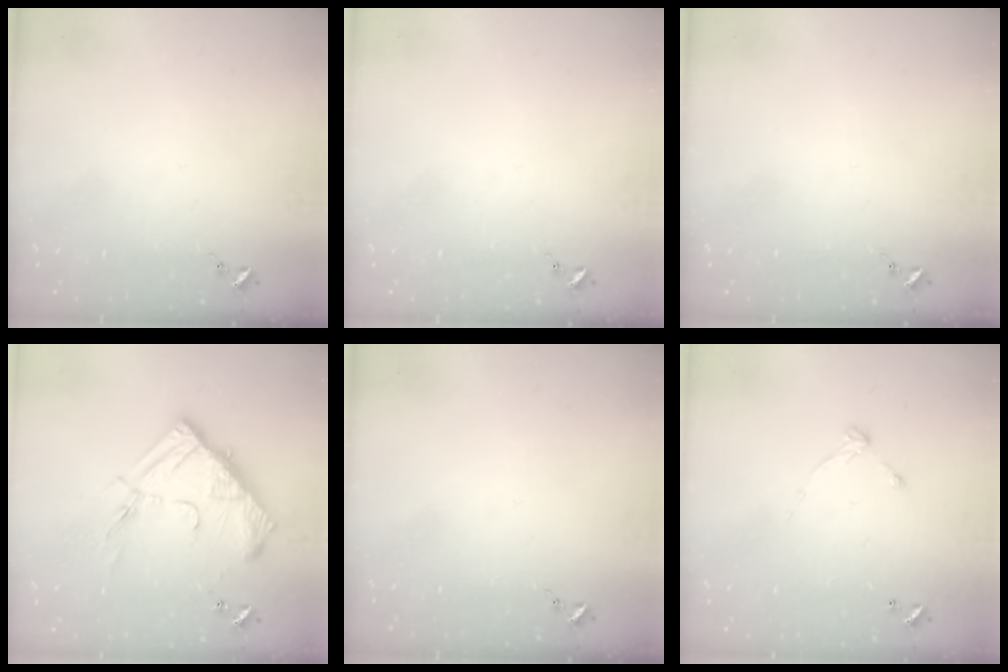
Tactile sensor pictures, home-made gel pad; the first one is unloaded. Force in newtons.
{"total": 0.0}
{"total": 0.0}
{"total": 16.6, "press": 16.6, "slide": 1.1}
{"total": 0.0}
{"total": 5.4, "press": 5.4, "slide": 0.3}